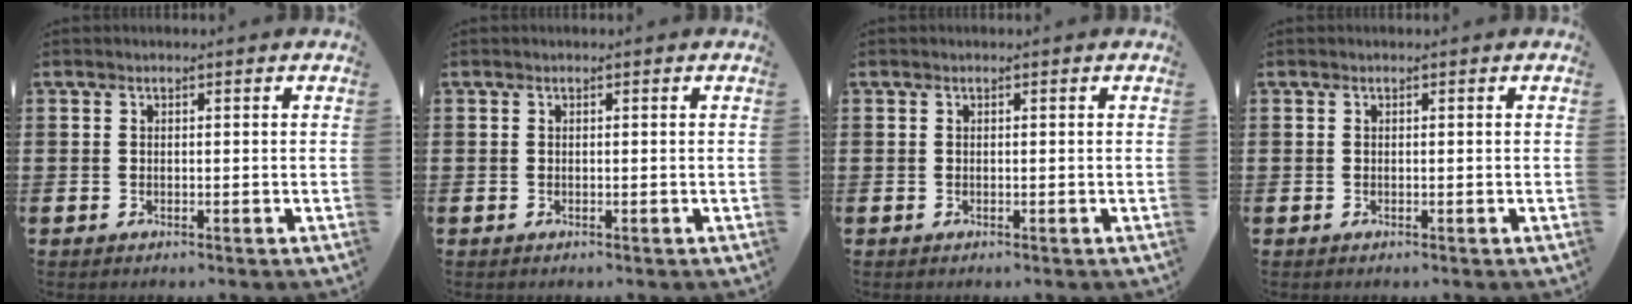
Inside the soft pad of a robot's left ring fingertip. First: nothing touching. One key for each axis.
{"total": 0.0}
{"total": 0.0}
{"total": 0.0}